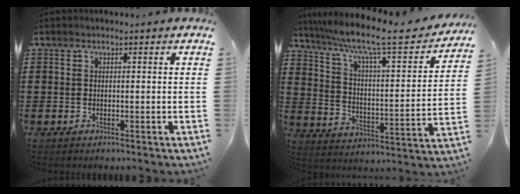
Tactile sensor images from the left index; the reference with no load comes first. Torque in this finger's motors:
{"motor_torque": [2.14, 0.00, 0.52, 0.17]}